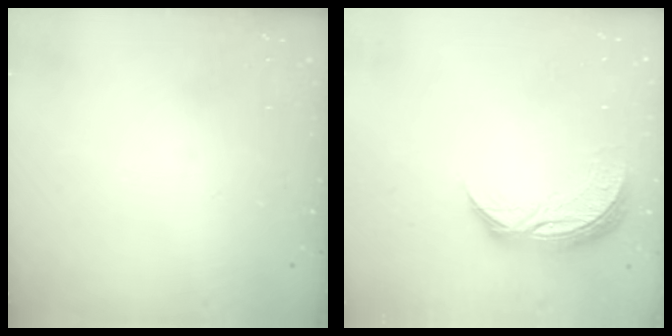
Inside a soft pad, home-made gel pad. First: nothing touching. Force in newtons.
{"total": 10.1, "press": 10.1, "slide": 0.3}